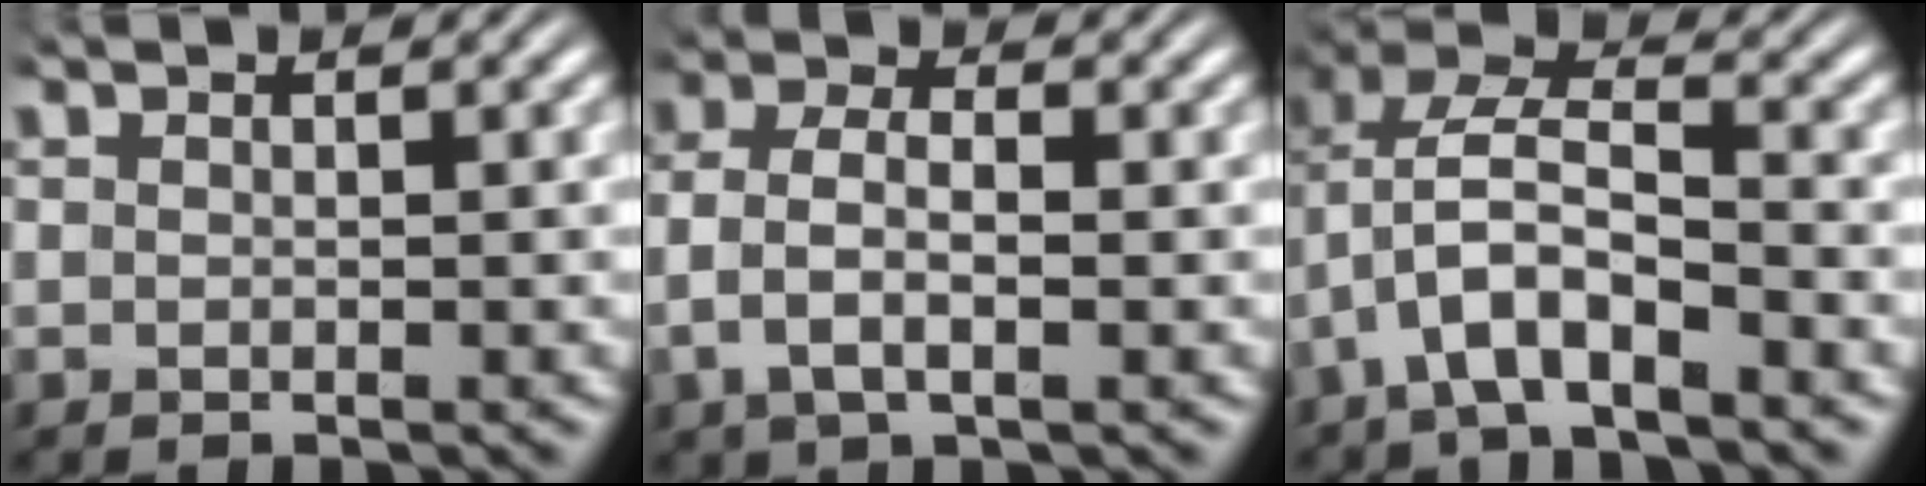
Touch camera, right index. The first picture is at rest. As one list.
[{"total": 4.3, "force": [-0.6, 2.6, 3.3], "torque": [-0.079, -0.008, -0.008]}, {"total": 6.7, "force": [0.5, 4.9, 4.6], "torque": [-0.098, -0.002, -0.007]}]